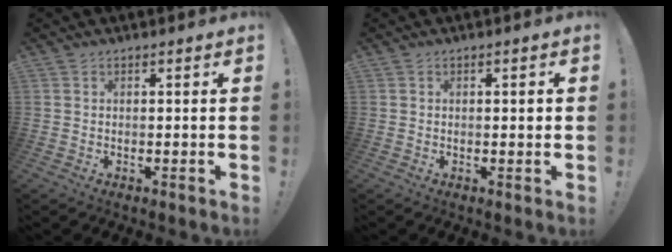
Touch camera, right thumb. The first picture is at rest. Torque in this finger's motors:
{"motor_torque": [-0.08, -0.25, 0.18, -0.07, 0.03]}